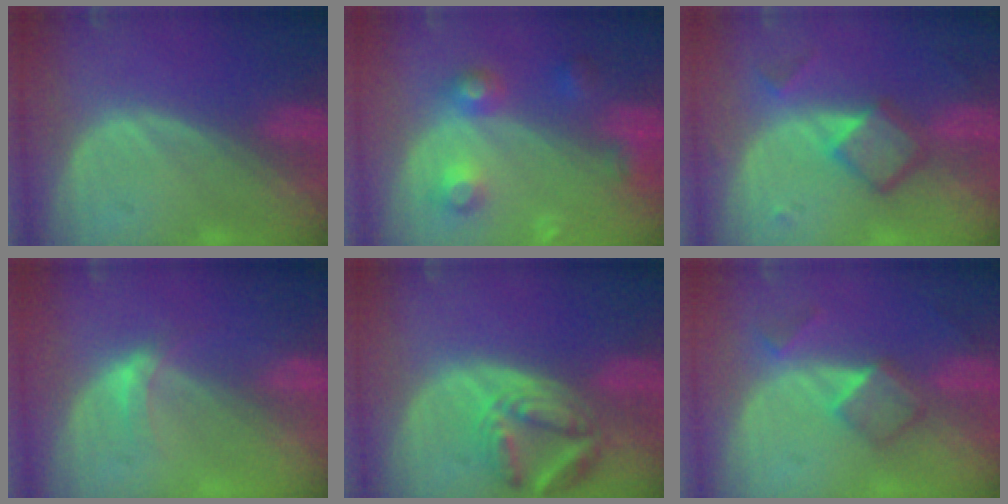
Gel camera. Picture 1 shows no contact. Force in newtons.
{"total": 5.6, "press": 5.6, "slide": 0.4}
{"total": 5.4, "press": 5.4, "slide": 0.1}
{"total": 2.6, "press": 2.2, "slide": 1.4}
{"total": 7.2, "press": 6.5, "slide": 3.0}
{"total": 5.1, "press": 4.4, "slide": 2.5}